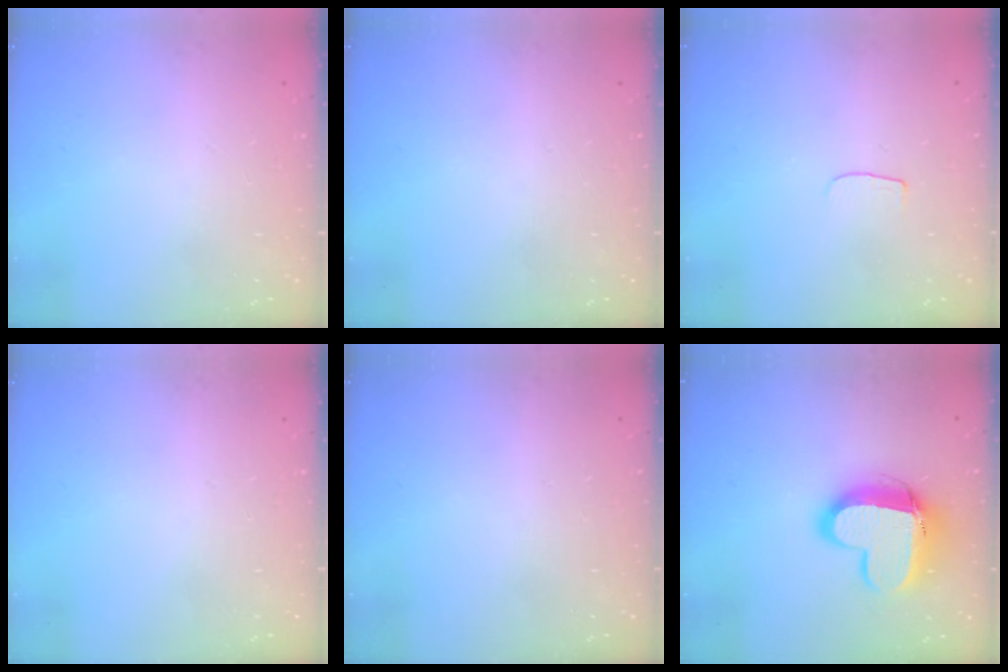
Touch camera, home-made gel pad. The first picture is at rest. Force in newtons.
{"total": 0.0}
{"total": 3.0, "press": 3.0, "slide": 0.3}
{"total": 0.0}
{"total": 0.0}
{"total": 13.5, "press": 13.5, "slide": 1.4}